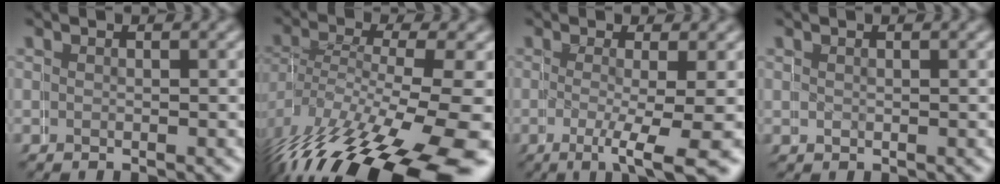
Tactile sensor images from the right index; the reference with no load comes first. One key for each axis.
{"total": 9.8, "fx": -5.1, "fy": 4.2, "fz": 7.2, "tx": -0.128, "ty": -0.031, "tz": -0.052}
{"total": 4.1, "fx": -2.2, "fy": -0.4, "fz": 3.5, "tx": -0.044, "ty": -0.015, "tz": -0.026}
{"total": 1.1, "fx": 0.9, "fy": 0.1, "fz": -0.6, "tx": 0.007, "ty": 0.000, "tz": 0.016}